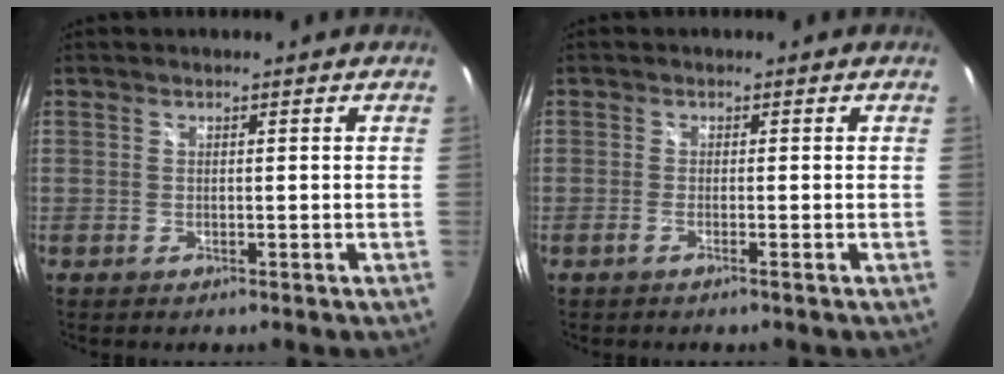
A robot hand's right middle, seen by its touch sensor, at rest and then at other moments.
{"total": 1.1, "force": [-0.8, -0.4, 0.8], "torque": [-0.012, -0.002, -0.015]}